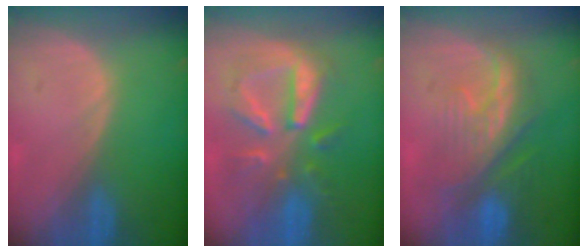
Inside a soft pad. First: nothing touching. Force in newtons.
{"total": 9.5, "press": 8.8, "slide": 3.6}
{"total": 9.4, "press": 8.8, "slide": 3.5}